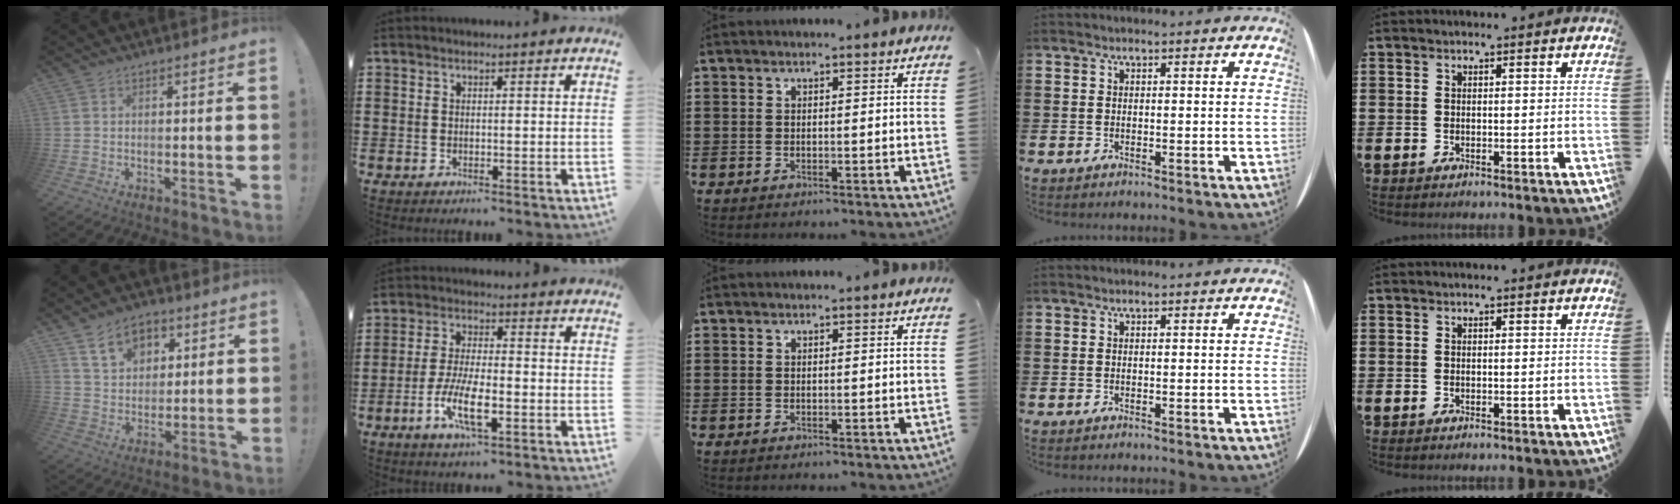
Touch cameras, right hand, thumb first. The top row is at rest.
{"thumb": {"total": 11.5, "force": [6.0, 8.1, 5.4], "torque": [-0.081, -0.023, 0.115]}, "index": {"total": 8.5, "force": [-3.3, 2.7, 7.4], "torque": [-0.165, -0.014, -0.064]}}